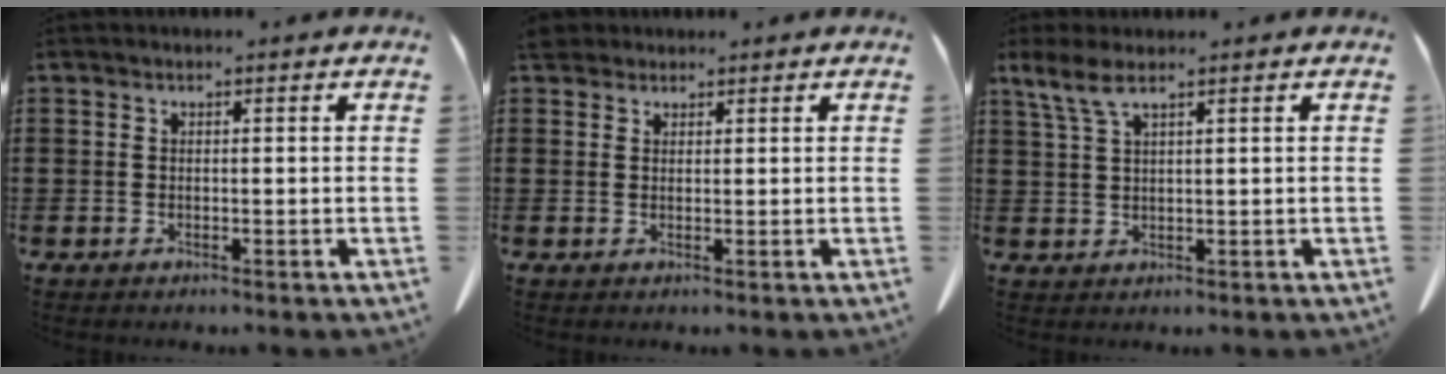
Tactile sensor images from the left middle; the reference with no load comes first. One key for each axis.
{"total": 2.1, "fx": 1.8, "fy": 1.0, "fz": 0.6, "tx": -0.018, "ty": 0.007, "tz": 0.036}
{"total": 3.7, "fx": 2.3, "fy": 0.8, "fz": 2.8, "tx": -0.069, "ty": 0.000, "tz": 0.039}